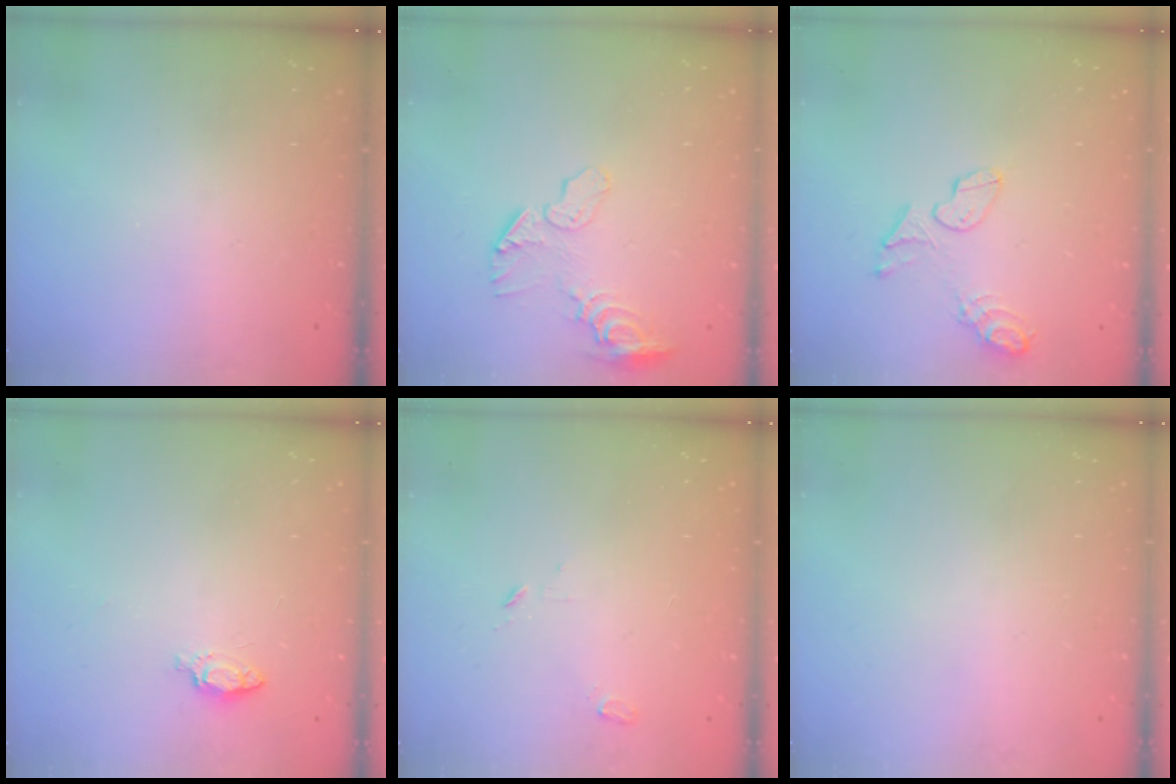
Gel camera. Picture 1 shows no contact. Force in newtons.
{"total": 9.0, "press": 8.9, "slide": 0.7}
{"total": 10.5, "press": 9.0, "slide": 5.6}
{"total": 4.7, "press": 4.7, "slide": 0.6}
{"total": 3.4, "press": 3.4, "slide": 0.4}
{"total": 0.0}